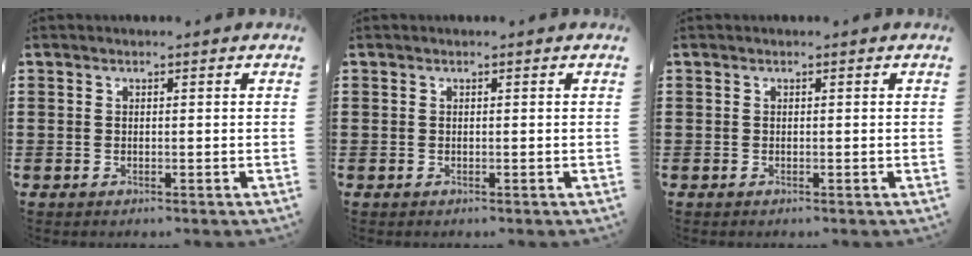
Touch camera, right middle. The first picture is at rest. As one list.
[{"total": 0.0}, {"total": 0.0}]